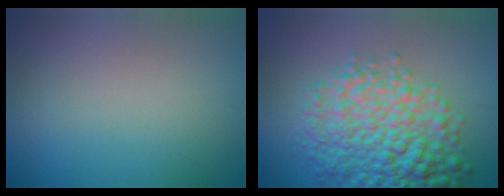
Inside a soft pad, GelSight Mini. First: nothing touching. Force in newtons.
{"total": 8.4, "press": 8.4, "slide": 0.2}